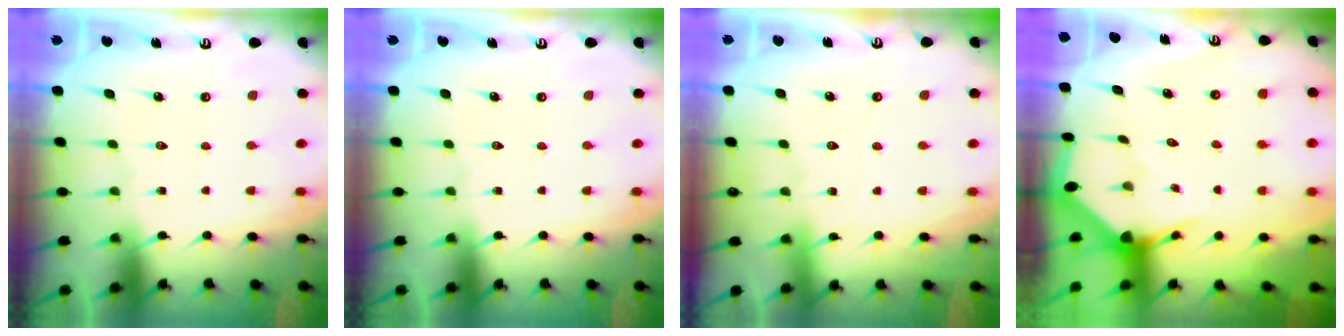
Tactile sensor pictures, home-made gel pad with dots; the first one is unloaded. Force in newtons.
{"total": 0.0}
{"total": 1.4, "press": 1.3, "slide": 0.3}
{"total": 3.2, "press": 3.2, "slide": 0.3}